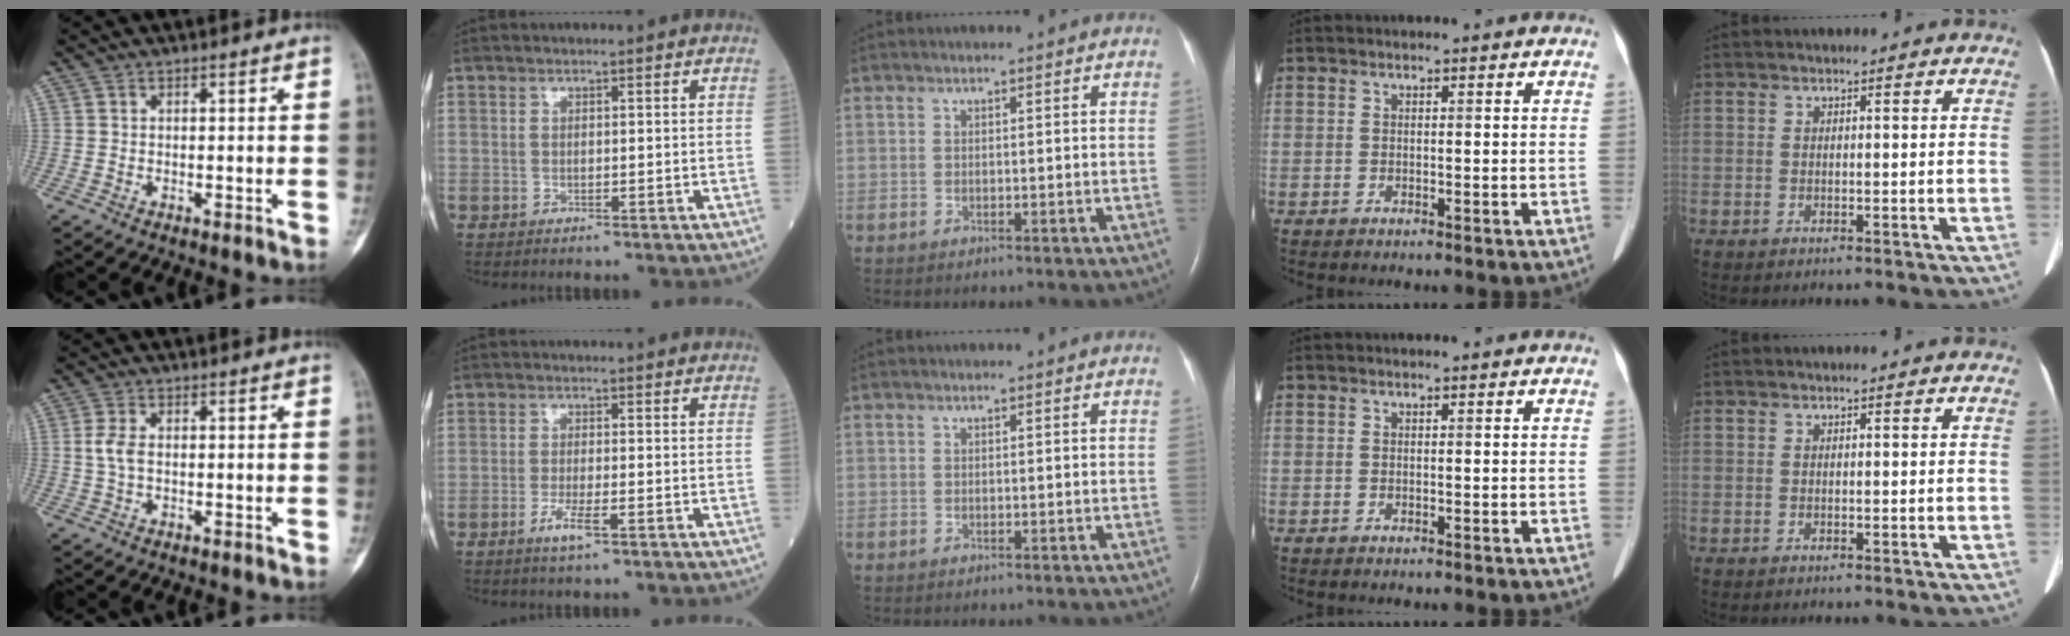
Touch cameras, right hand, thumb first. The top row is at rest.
{"thumb": {"total": 2.9, "force": [0.1, 1.5, 2.4], "torque": [-0.060, 0.004, -0.002]}, "index": {"total": 3.0, "force": [-1.5, 0.2, 2.6], "torque": [-0.055, -0.005, -0.030]}}